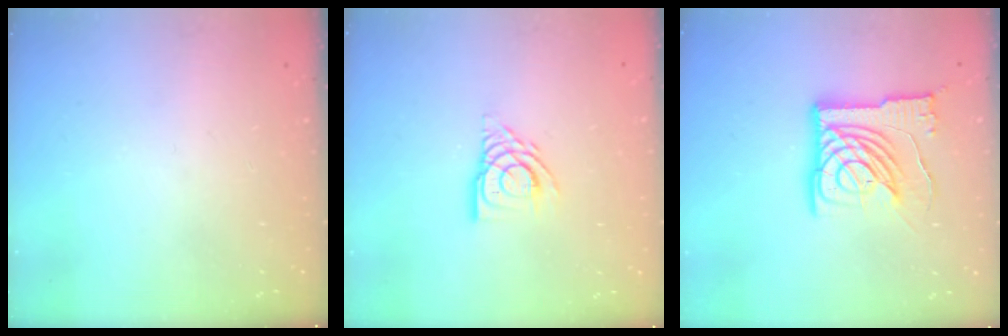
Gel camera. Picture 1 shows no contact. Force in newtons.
{"total": 10.5, "press": 10.4, "slide": 1.3}
{"total": 15.1, "press": 15.0, "slide": 1.6}